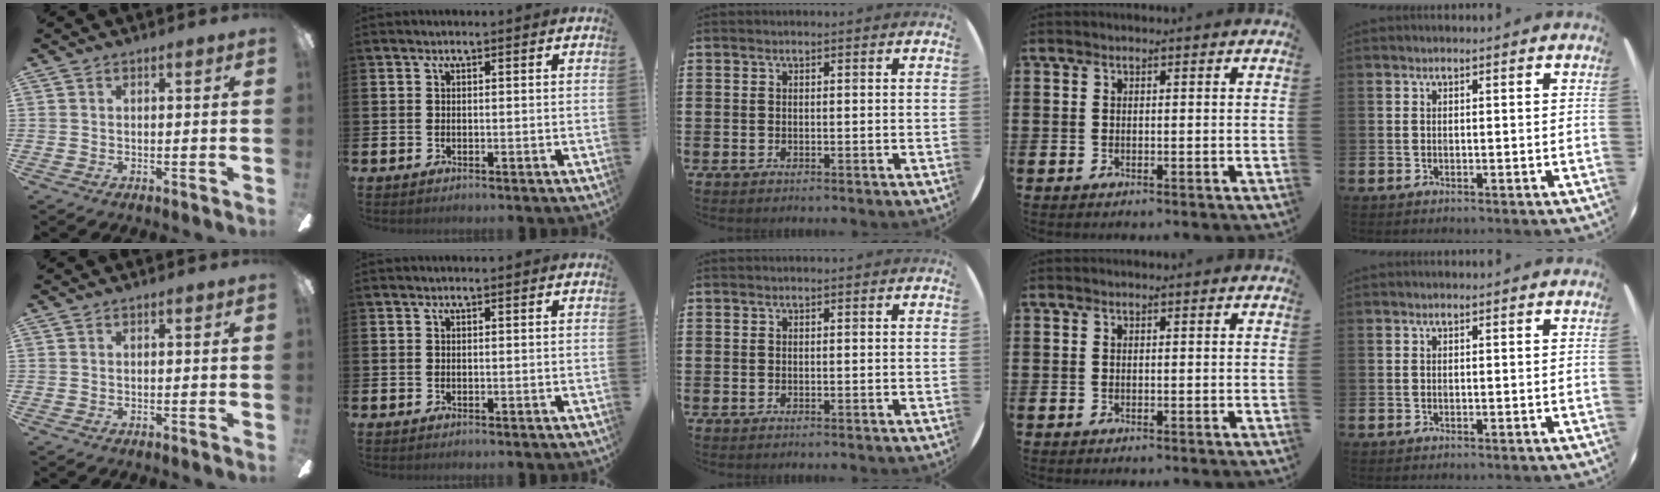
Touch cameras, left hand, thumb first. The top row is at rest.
{}